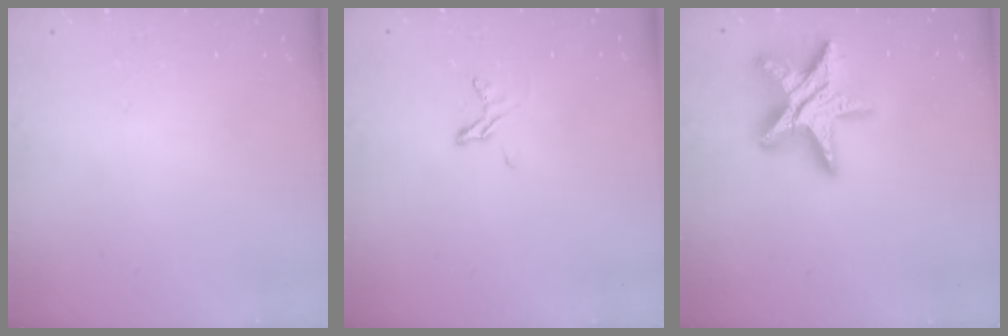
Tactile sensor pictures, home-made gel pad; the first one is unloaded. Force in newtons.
{"total": 5.8, "press": 5.7, "slide": 0.6}
{"total": 17.7, "press": 17.6, "slide": 1.2}